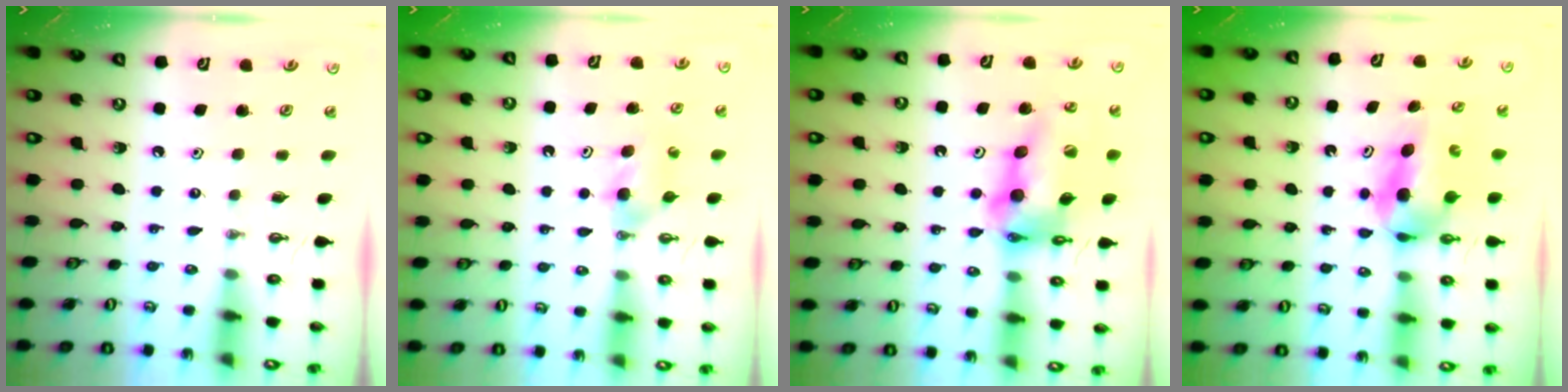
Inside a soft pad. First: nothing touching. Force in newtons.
{"total": 4.2, "press": 4.2, "slide": 0.7}
{"total": 16.2, "press": 16.1, "slide": 1.7}
{"total": 8.3, "press": 4.3, "slide": 7.1}